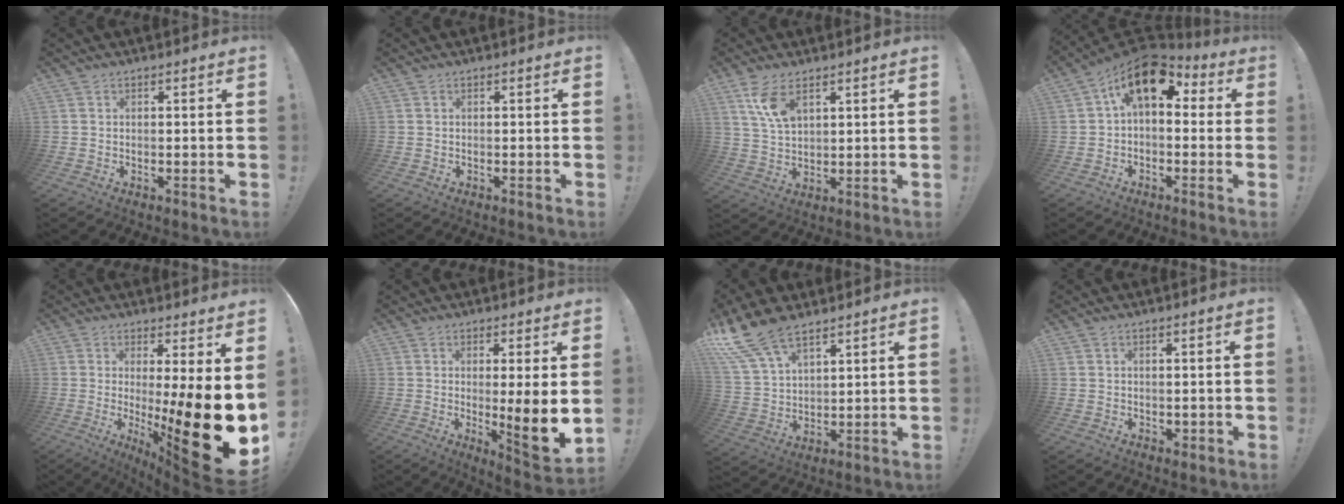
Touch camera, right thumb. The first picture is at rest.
{"total": 0.0}
{"total": 8.6, "force": [4.8, 4.1, 5.8], "torque": [-0.106, -0.022, 0.087]}
{"total": 12.7, "force": [5.1, 6.9, 9.4], "torque": [-0.138, -0.018, 0.094]}
{"total": 21.5, "force": [-3.9, 3.8, 20.8], "torque": [-0.297, -0.017, -0.055]}
{"total": 10.0, "force": [-0.2, 0.1, 10.0], "torque": [-0.128, -0.025, -0.004]}
{"total": 14.6, "force": [10.5, 6.8, 7.5], "torque": [-0.151, -0.060, 0.198]}
{"total": 1.1, "force": [0.2, 0.9, 0.5], "torque": [-0.002, -0.001, 0.004]}